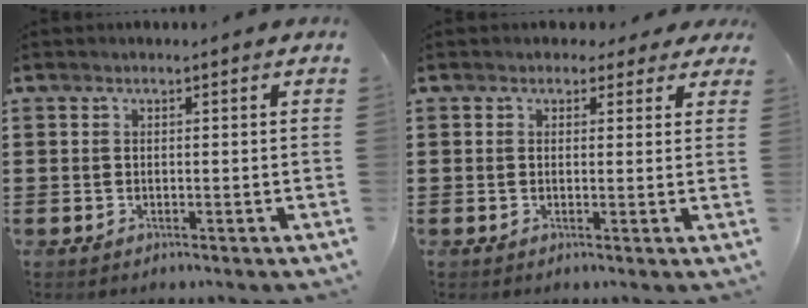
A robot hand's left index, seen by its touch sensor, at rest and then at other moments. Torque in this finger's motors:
{"motor_torque": [2.14, 0.00, 0.33, 0.00]}